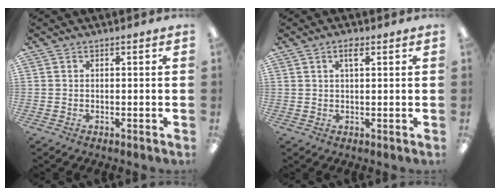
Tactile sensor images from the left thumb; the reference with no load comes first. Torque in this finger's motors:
{"motor_torque": [-0.14, 0.01, -0.17, 0.22, 0.01]}